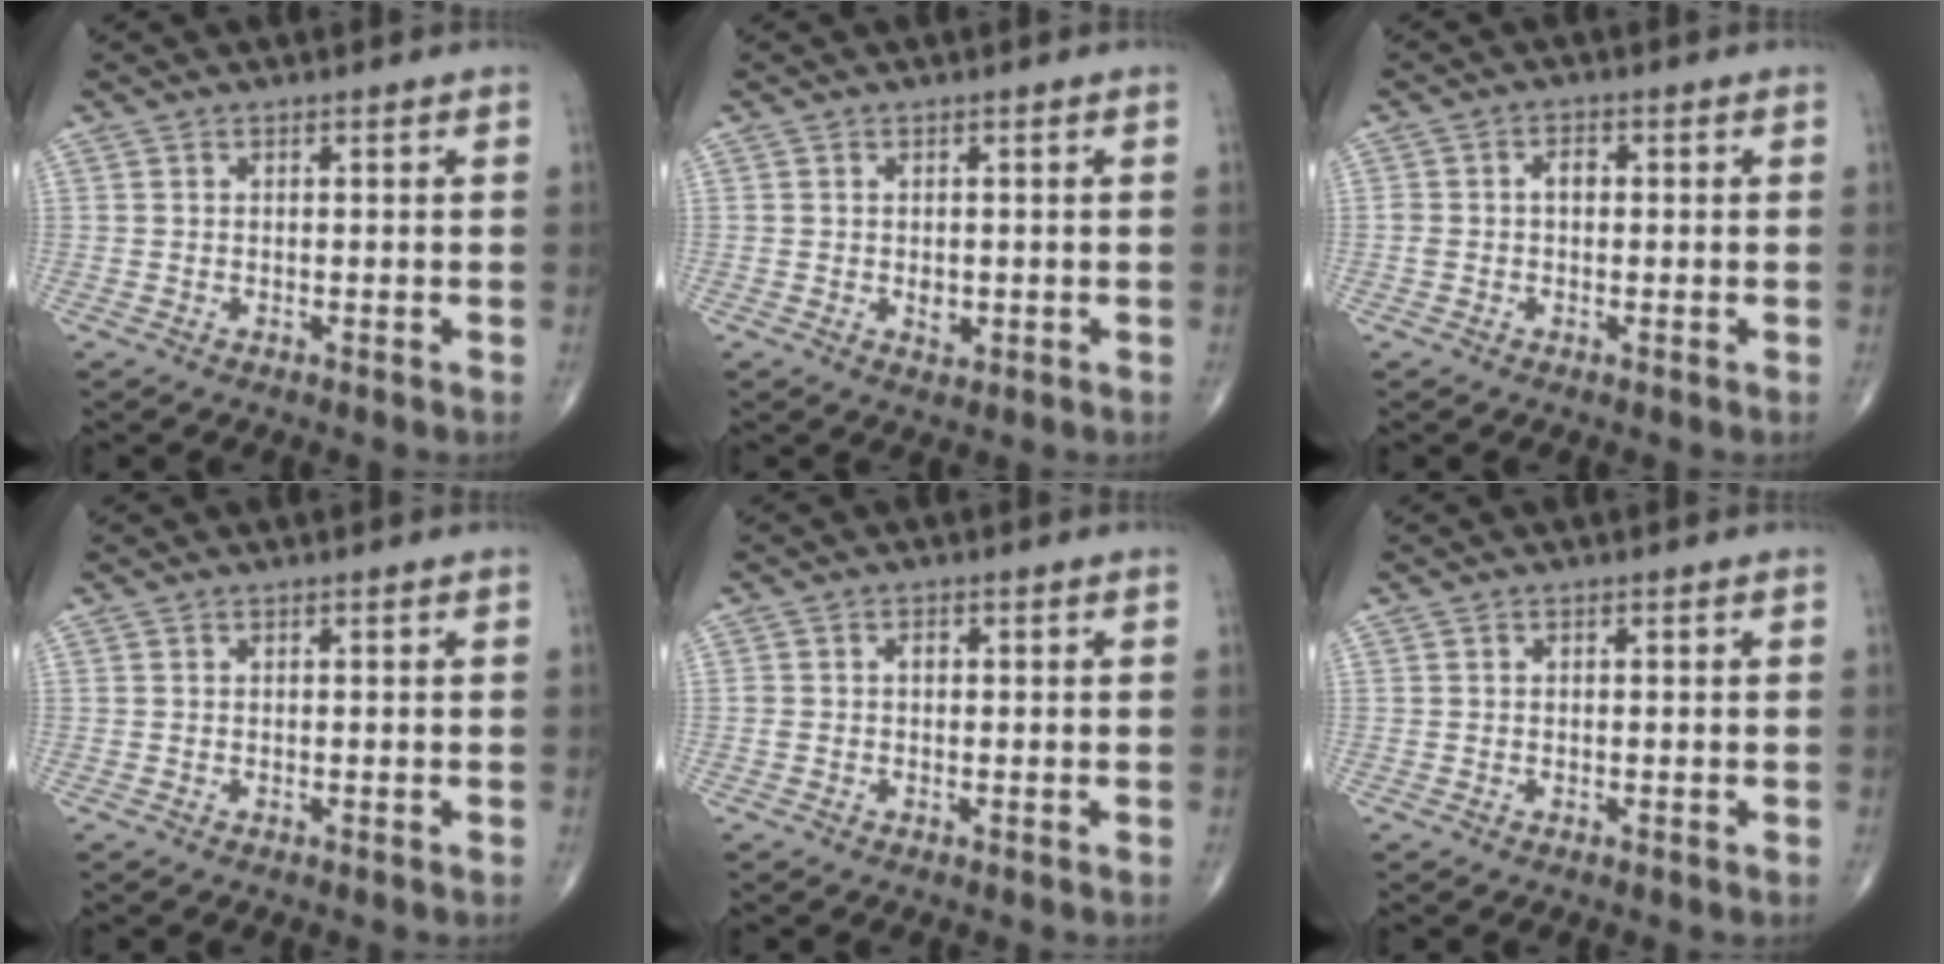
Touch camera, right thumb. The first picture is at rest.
{"total": 2.0, "force": [-0.2, 1.4, 1.4], "torque": [-0.016, -0.003, 0.001]}
{"total": 2.9, "force": [0.0, 1.9, 2.1], "torque": [-0.042, 0.014, -0.001]}
{"total": 0.0}
{"total": 1.4, "force": [0.0, 1.1, 1.0], "torque": [-0.016, 0.007, 0.000]}
{"total": 0.0}